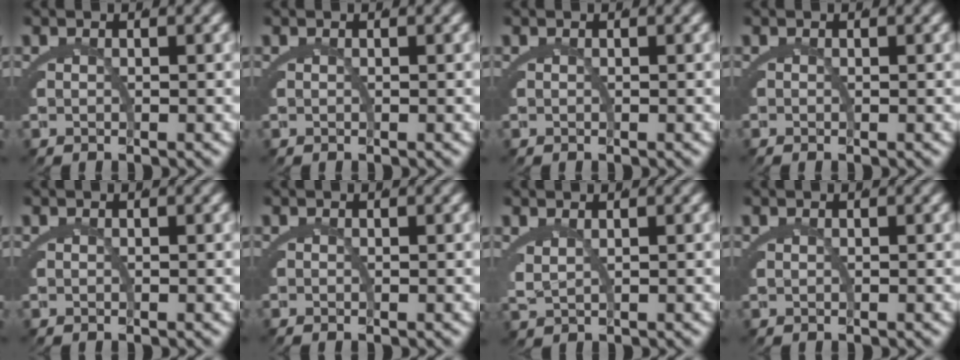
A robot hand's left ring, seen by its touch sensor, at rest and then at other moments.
{"total": 0.0}
{"total": 0.0}
{"total": 0.0}
{"total": 0.0}
{"total": 0.0}
{"total": 1.8, "force": [1.2, 0.6, 1.2], "torque": [-0.035, -0.011, 0.035]}
{"total": 0.7, "force": [0.4, -0.4, 0.2], "torque": [-0.006, -0.004, 0.014]}